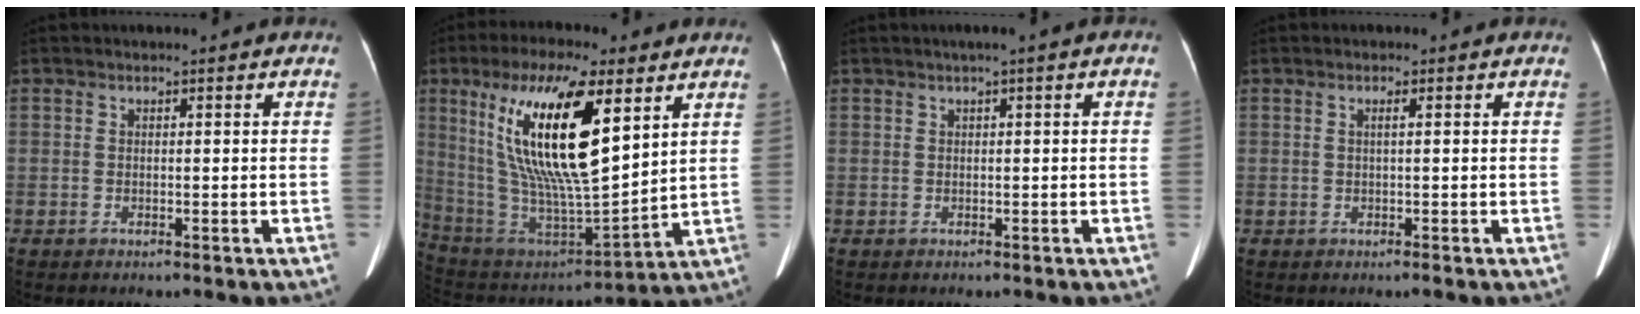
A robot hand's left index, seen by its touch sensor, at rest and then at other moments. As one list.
[{"total": 20.8, "force": [8.0, 4.6, 18.7], "torque": [-0.373, 0.003, 0.147]}, {"total": 1.6, "force": [0.6, -0.2, 1.5], "torque": [-0.028, 0.010, 0.010]}, {"total": 1.1, "force": [-0.1, -0.3, 1.1], "torque": [-0.019, -0.001, -0.003]}]